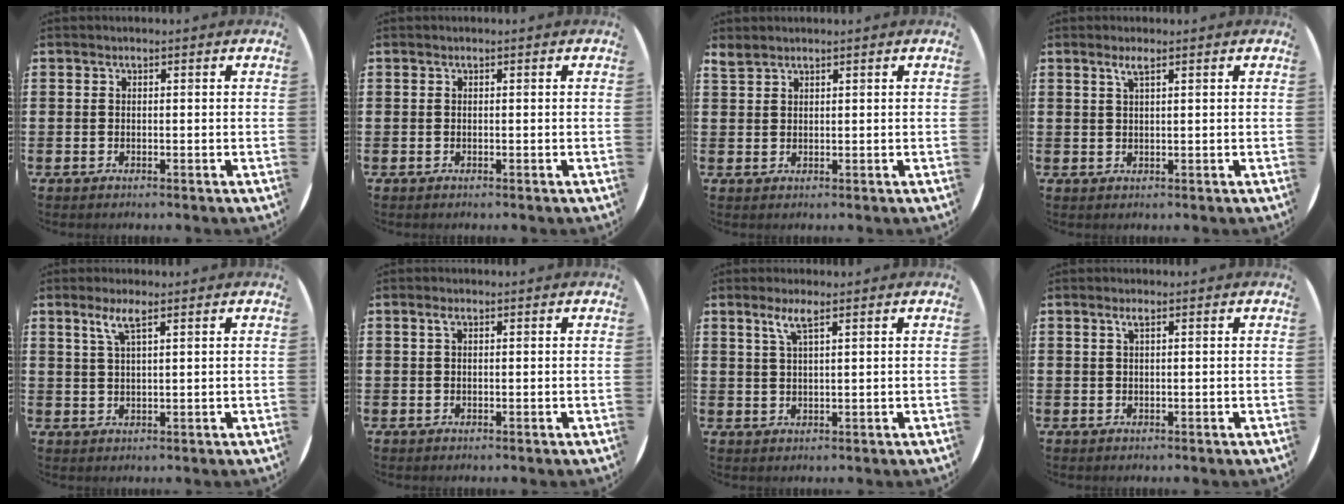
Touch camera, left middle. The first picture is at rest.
{"total": 0.0}
{"total": 1.5, "force": [1.5, 0.3, 0.1], "torque": [-0.004, 0.002, 0.029]}
{"total": 1.9, "force": [1.1, 0.2, 1.5], "torque": [-0.031, 0.004, 0.018]}
{"total": 3.1, "force": [2.0, 0.3, 2.3], "torque": [-0.048, 0.005, 0.033]}
{"total": 1.0, "force": [0.5, 0.3, 0.7], "torque": [-0.015, 0.005, 0.007]}
{"total": 3.0, "force": [2.0, 0.3, 2.3], "torque": [-0.048, 0.004, 0.033]}
{"total": 1.1, "force": [0.5, 0.1, 0.9], "torque": [-0.018, 0.005, 0.008]}